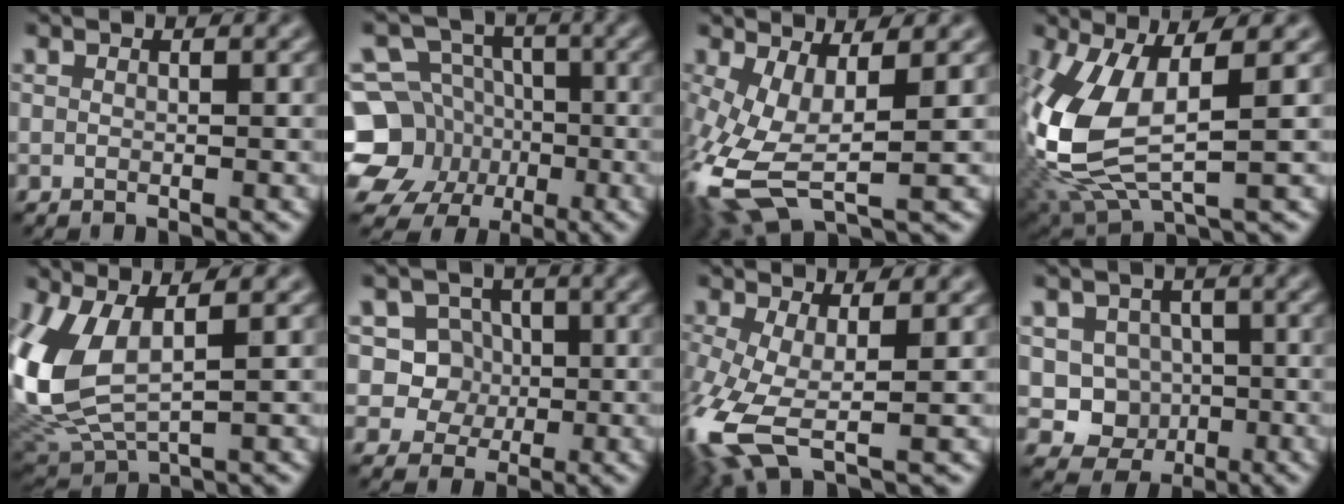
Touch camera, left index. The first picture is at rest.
{"total": 10.9, "force": [-3.4, 9.8, 3.3], "torque": [-0.072, -0.009, -0.082]}
{"total": 8.7, "force": [-1.7, 3.4, 7.8], "torque": [-0.188, -0.009, -0.031]}
{"total": 10.0, "force": [-0.2, 4.6, 8.9], "torque": [-0.221, -0.015, -0.001]}
{"total": 9.5, "force": [1.5, 5.0, 7.9], "torque": [-0.214, -0.010, 0.038]}
{"total": 5.2, "force": [0.8, 4.8, 1.9], "torque": [-0.011, 0.012, 0.006]}
{"total": 8.2, "force": [-2.5, 2.9, 7.3], "torque": [-0.183, -0.018, -0.053]}
{"total": 4.8, "force": [-0.6, 4.4, 1.7], "torque": [0.001, -0.003, -0.029]}